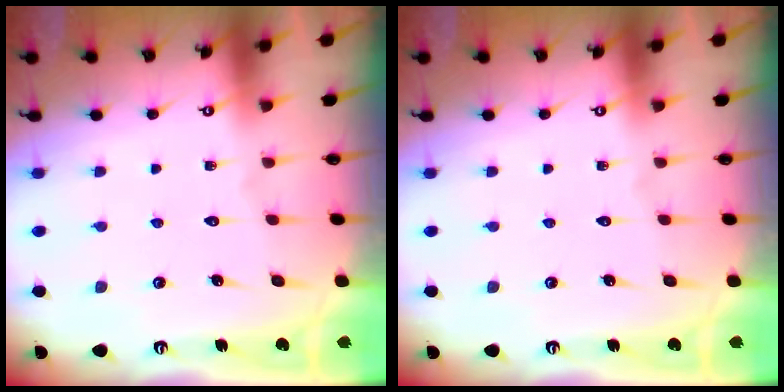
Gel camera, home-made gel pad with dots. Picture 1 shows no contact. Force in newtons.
{"total": 0.0}